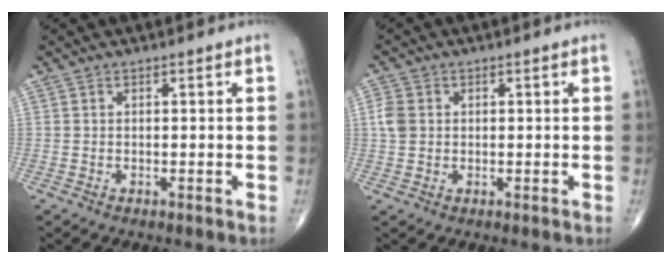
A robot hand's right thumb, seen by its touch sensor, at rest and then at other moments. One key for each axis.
{"total": 3.6, "fx": 0.5, "fy": 2.9, "fz": 2.0, "tx": -0.042, "ty": 0.005, "tz": 0.007}